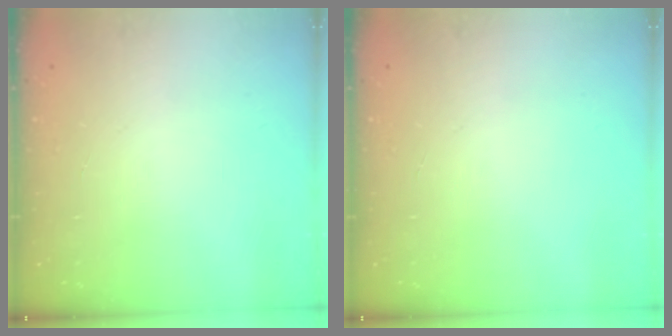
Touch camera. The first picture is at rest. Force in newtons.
{"total": 0.0}